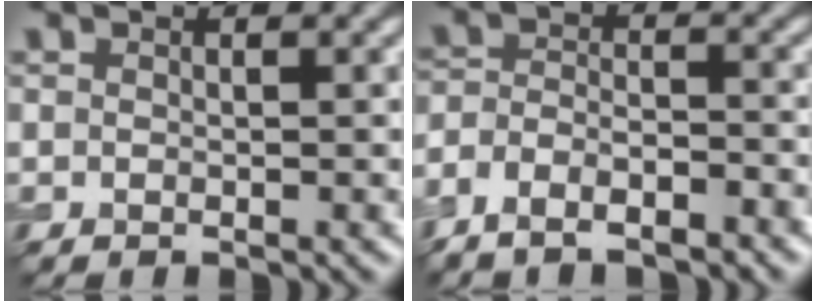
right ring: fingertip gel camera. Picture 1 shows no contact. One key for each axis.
{"total": 4.3, "fx": -3.4, "fy": 1.7, "fz": 2.0, "tx": -0.033, "ty": -0.004, "tz": -0.069}